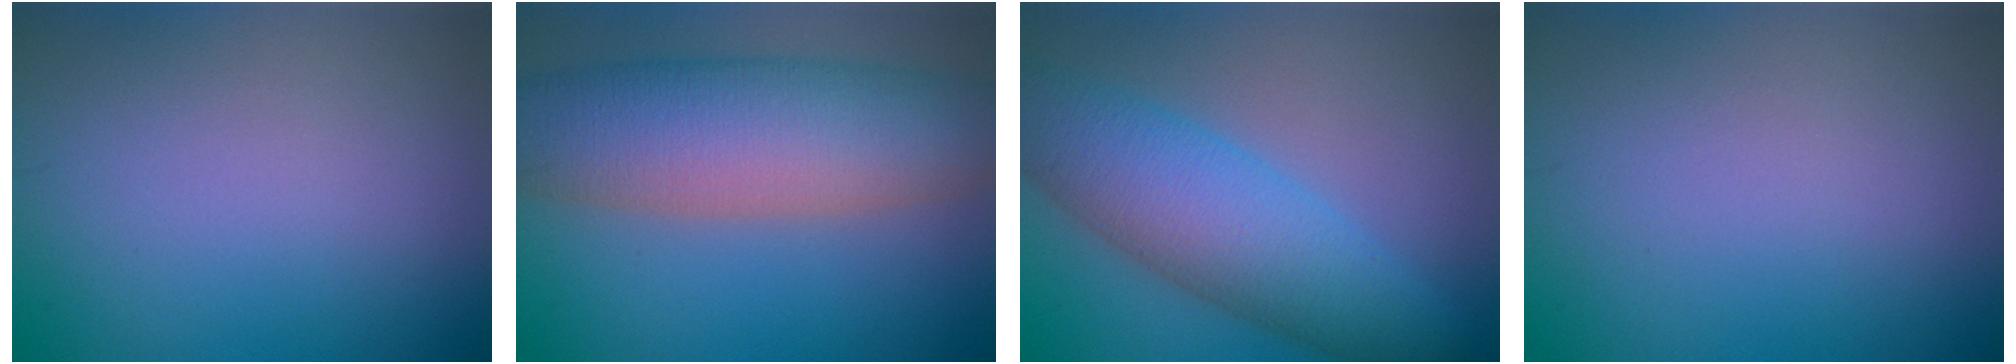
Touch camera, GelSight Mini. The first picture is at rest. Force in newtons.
{"total": 11.0, "press": 10.9, "slide": 0.8}
{"total": 8.0, "press": 8.0, "slide": 0.1}
{"total": 0.0}